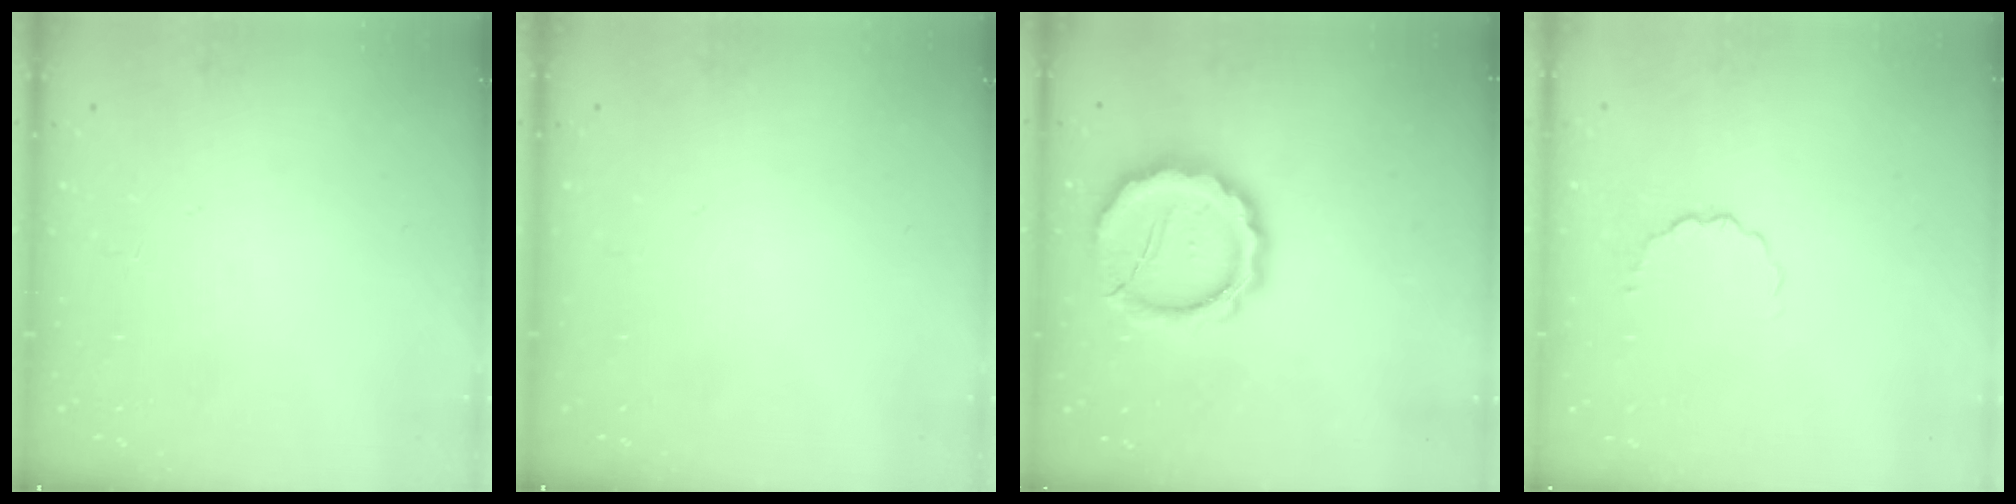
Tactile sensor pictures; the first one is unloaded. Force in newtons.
{"total": 0.0}
{"total": 15.7, "press": 15.4, "slide": 3.1}
{"total": 3.7, "press": 3.5, "slide": 1.2}